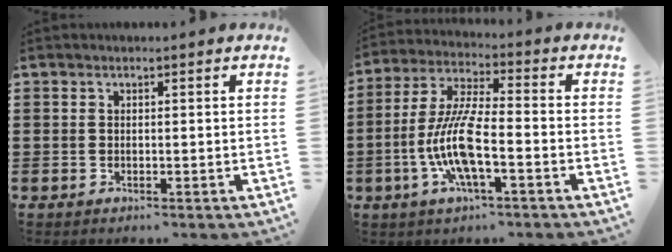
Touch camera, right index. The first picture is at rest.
{"total": 9.8, "force": [-3.2, 2.2, 9.0], "torque": [-0.210, -0.016, -0.070]}